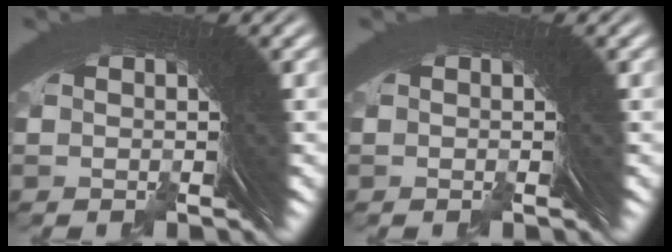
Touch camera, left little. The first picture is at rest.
{"total": 0.0}